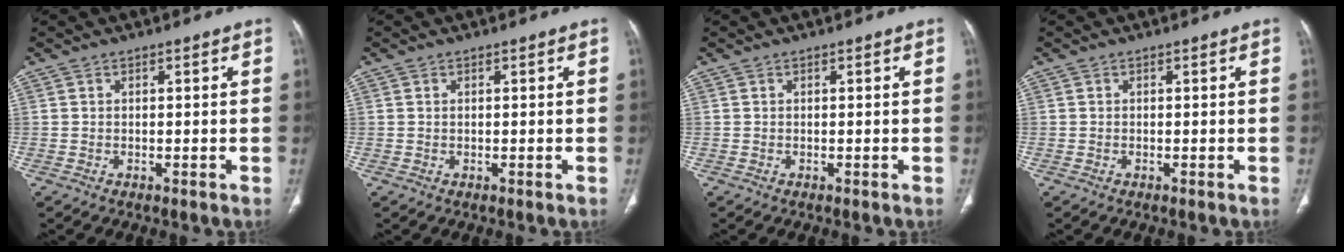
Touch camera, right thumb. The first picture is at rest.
{"total": 0.0}
{"total": 0.0}
{"total": 0.0}